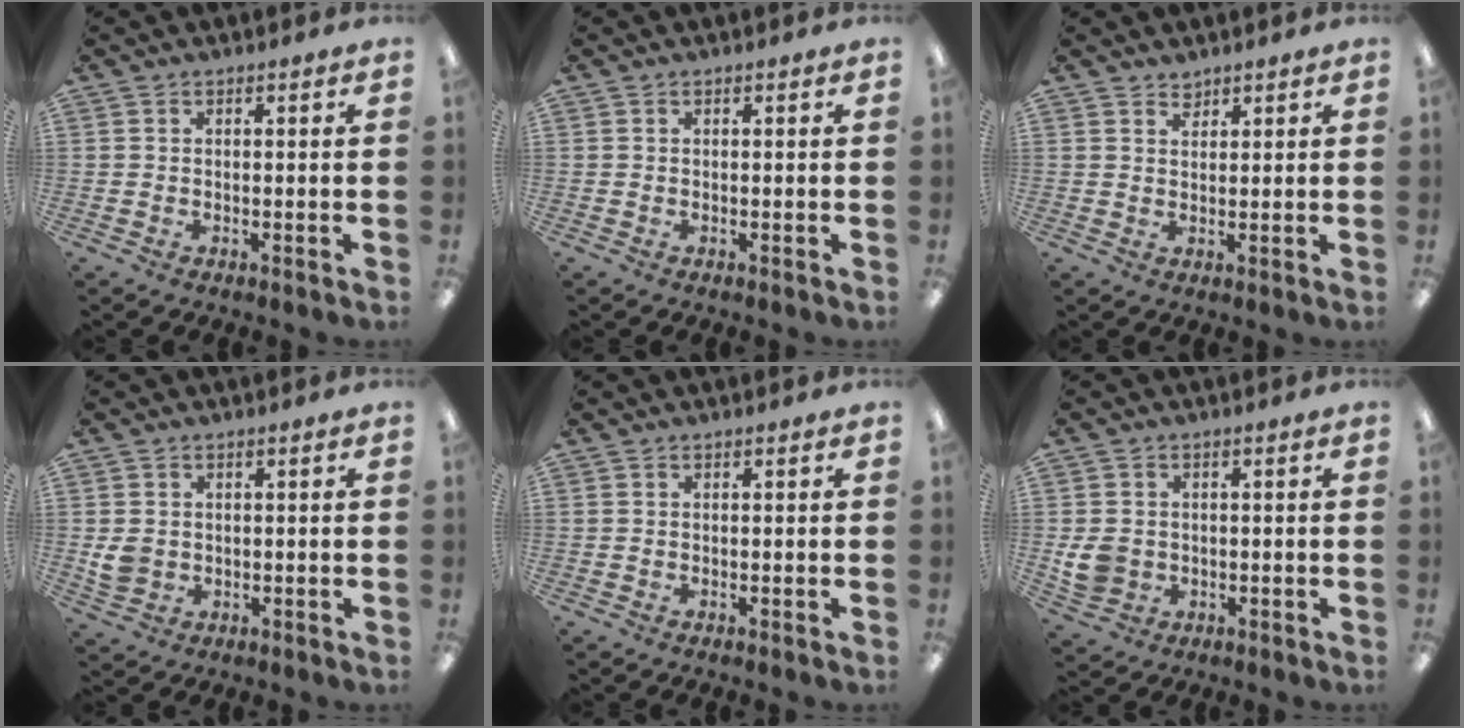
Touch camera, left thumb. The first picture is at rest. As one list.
[{"total": 0.0}, {"total": 2.2, "force": [2.0, 0.9, 0.3], "torque": [0.000, -0.008, 0.037]}, {"total": 4.4, "force": [0.6, 3.8, 2.1], "torque": [-0.031, -0.001, 0.011]}, {"total": 0.0}, {"total": 6.0, "force": [0.0, 5.3, 2.8], "torque": [-0.050, 0.004, 0.003]}]